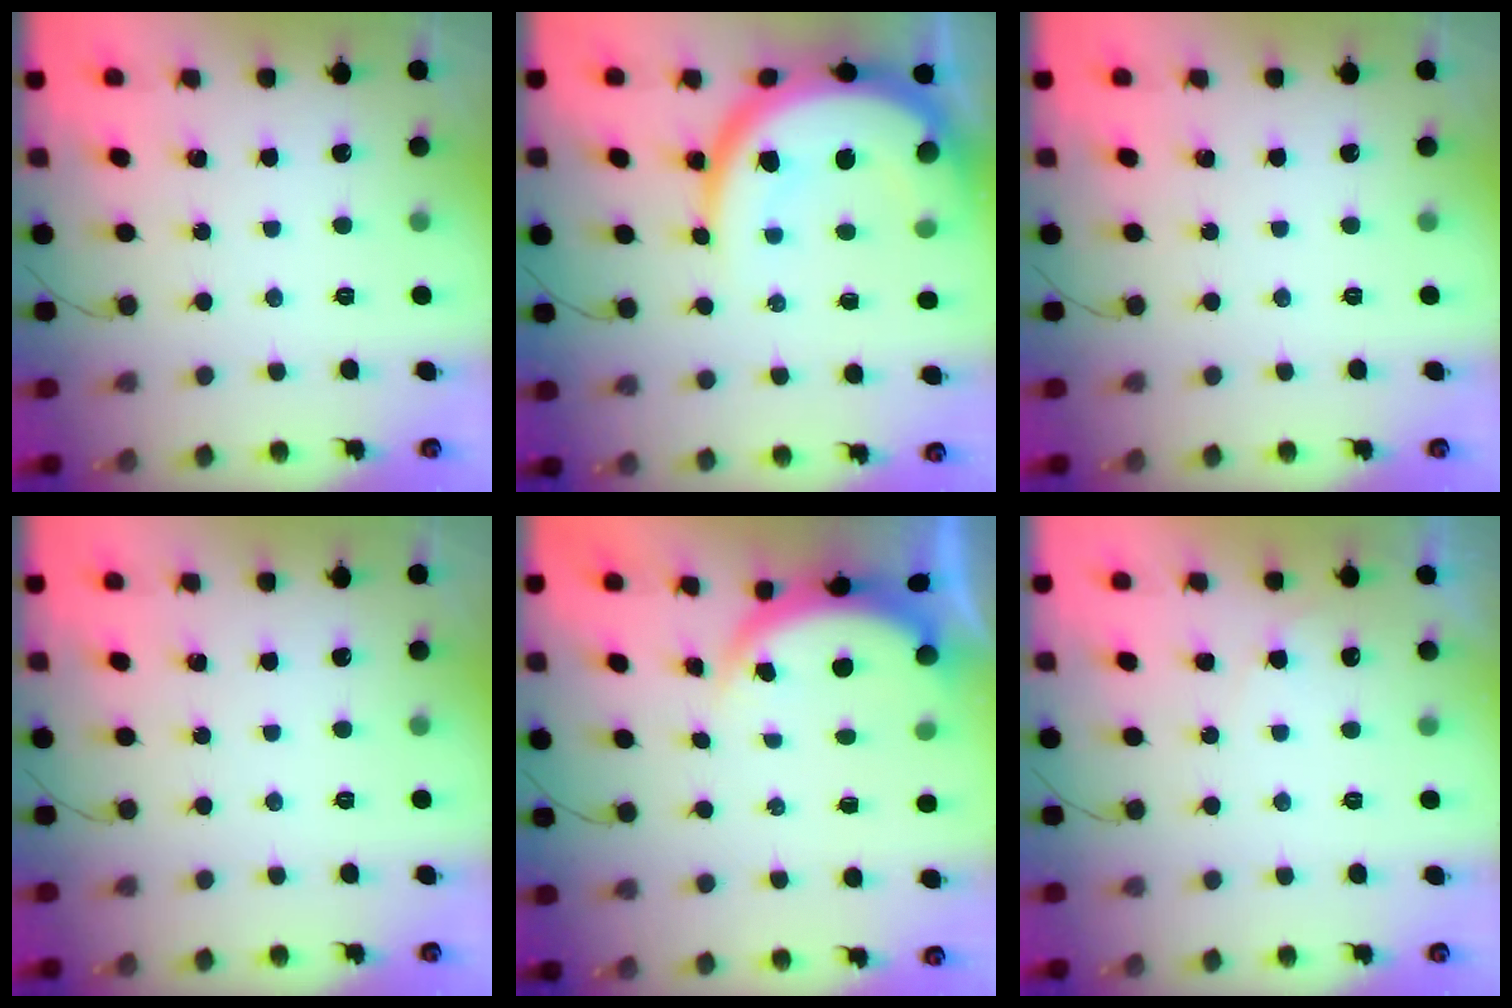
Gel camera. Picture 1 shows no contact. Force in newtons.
{"total": 18.3, "press": 18.2, "slide": 1.6}
{"total": 0.0}
{"total": 0.0}
{"total": 4.4, "press": 4.3, "slide": 0.2}
{"total": 4.3, "press": 4.2, "slide": 1.0}